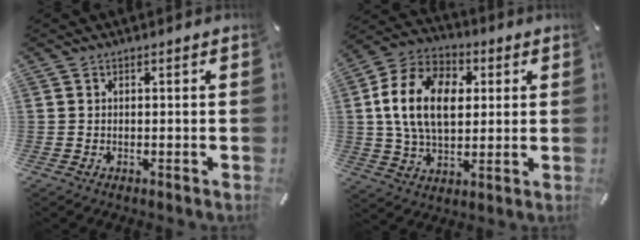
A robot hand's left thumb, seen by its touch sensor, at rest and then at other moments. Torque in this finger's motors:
{"motor_torque": [1.21, 1.30, 2.15, -0.62, 0.46]}